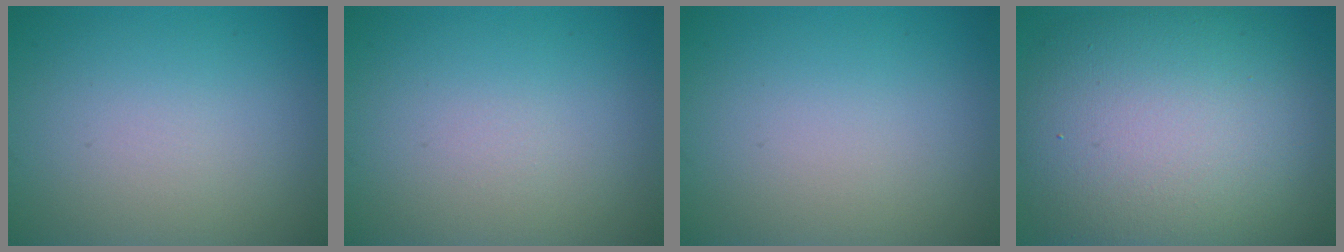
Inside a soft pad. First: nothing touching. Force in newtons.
{"total": 0.0}
{"total": 0.0}
{"total": 14.4, "press": 14.4, "slide": 0.5}